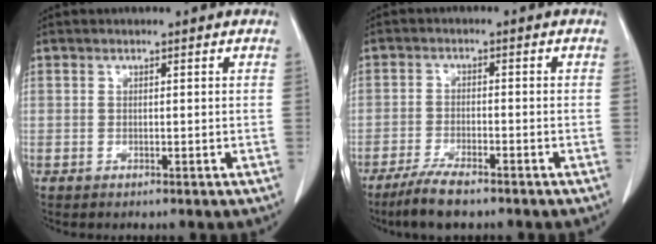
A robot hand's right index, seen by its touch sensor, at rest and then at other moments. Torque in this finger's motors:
{"motor_torque": [0.46, -0.47, 0.21, 0.07]}